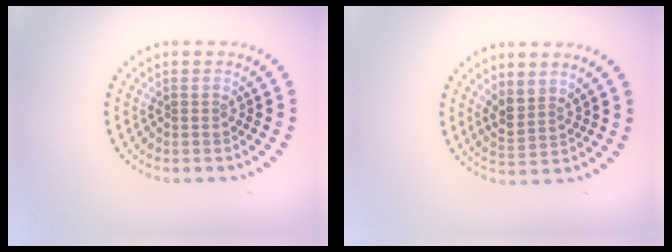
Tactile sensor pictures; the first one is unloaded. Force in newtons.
{"total": 2.3, "press": 1.8, "slide": 1.4}